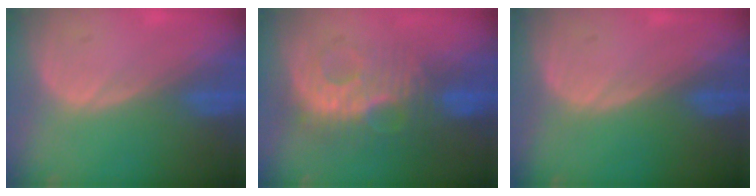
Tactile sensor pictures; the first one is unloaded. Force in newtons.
{"total": 9.2, "press": 8.6, "slide": 3.1}
{"total": 0.0}